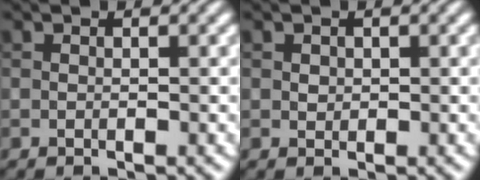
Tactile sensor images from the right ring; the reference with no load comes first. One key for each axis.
{"total": 0.8, "fx": 0.3, "fy": 0.7, "fz": 0.2, "tx": -0.003, "ty": -0.003, "tz": 0.006}